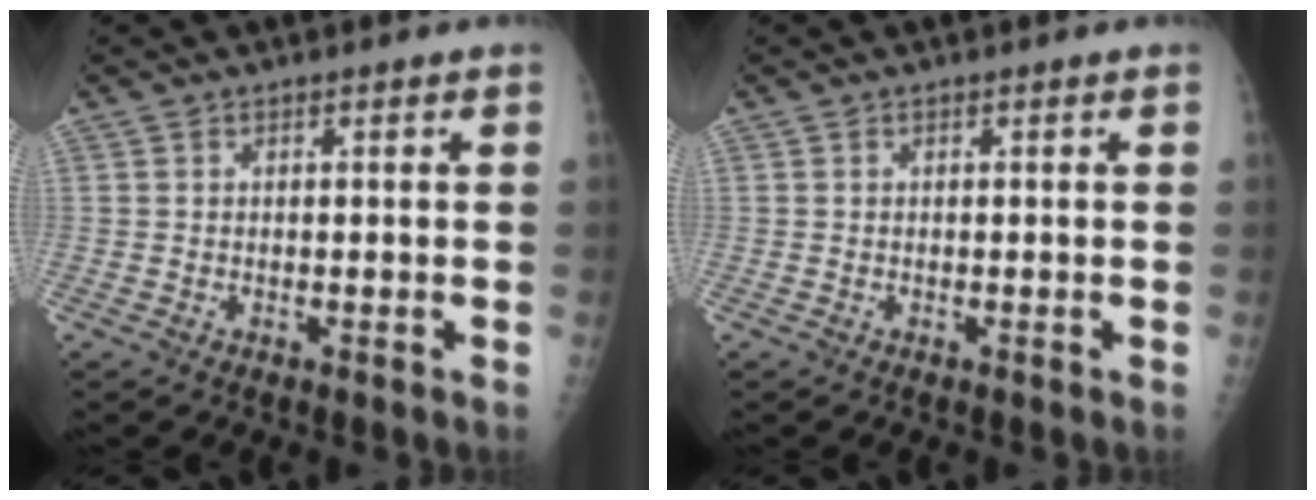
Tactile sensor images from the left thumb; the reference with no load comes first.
{"total": 0.0}